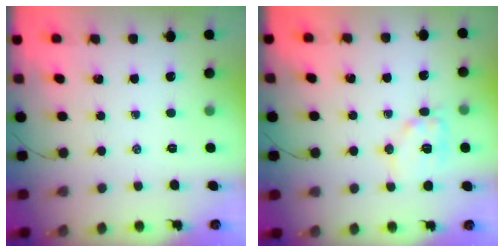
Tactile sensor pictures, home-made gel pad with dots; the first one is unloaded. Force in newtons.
{"total": 10.8, "press": 10.8, "slide": 0.7}